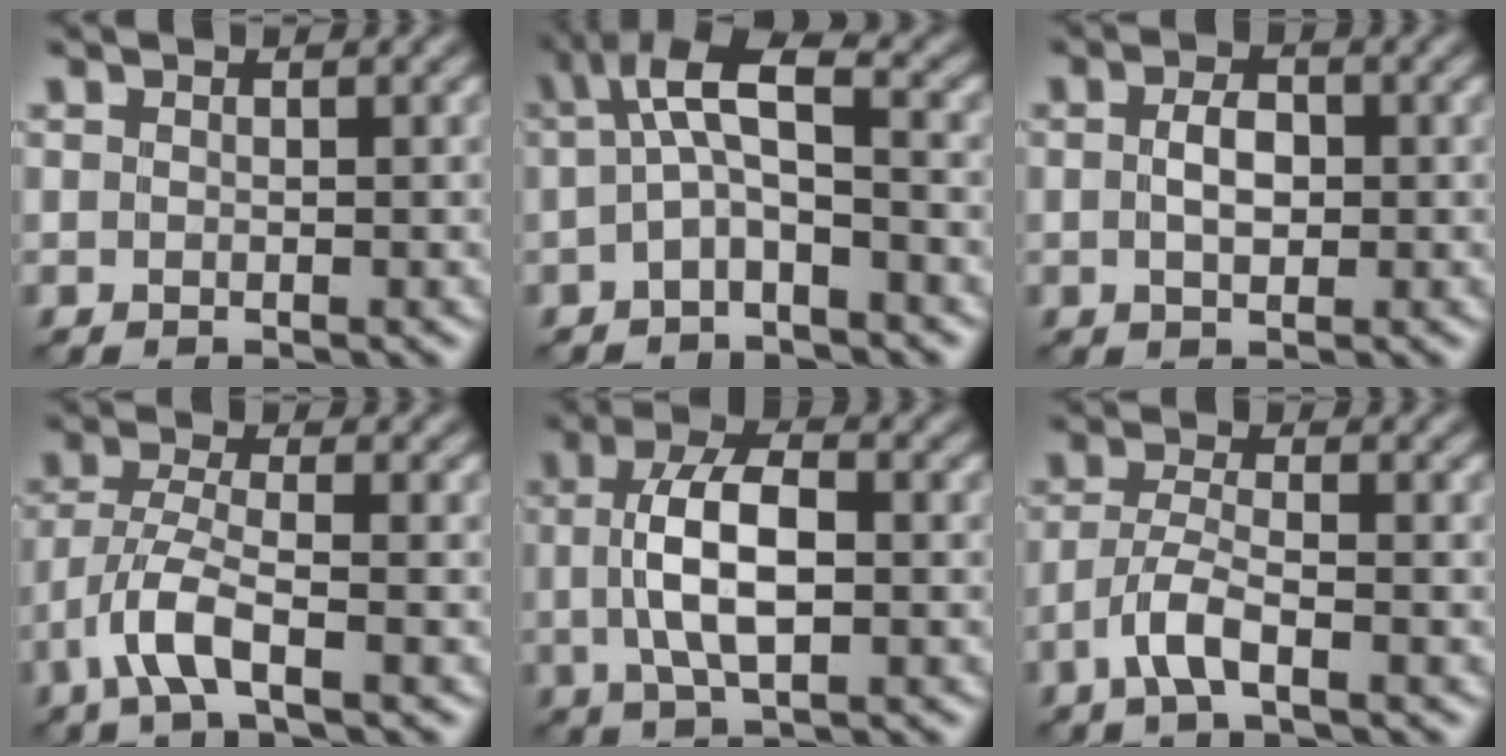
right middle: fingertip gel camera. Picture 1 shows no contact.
{"total": 4.7, "force": [0.3, 1.5, 4.4], "torque": [-0.083, 0.012, -0.003]}
{"total": 2.5, "force": [0.1, 1.4, 2.0], "torque": [-0.040, 0.002, 0.000]}
{"total": 4.1, "force": [-2.2, 0.9, 3.4], "torque": [-0.074, 0.003, -0.052]}
{"total": 6.1, "force": [0.2, 2.5, 5.6], "torque": [-0.110, 0.006, -0.002]}
{"total": 3.1, "force": [-1.7, 0.7, 2.5], "torque": [-0.056, 0.005, -0.042]}